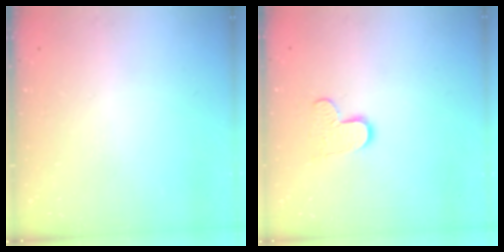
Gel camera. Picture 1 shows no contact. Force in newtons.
{"total": 8.4, "press": 8.3, "slide": 0.2}